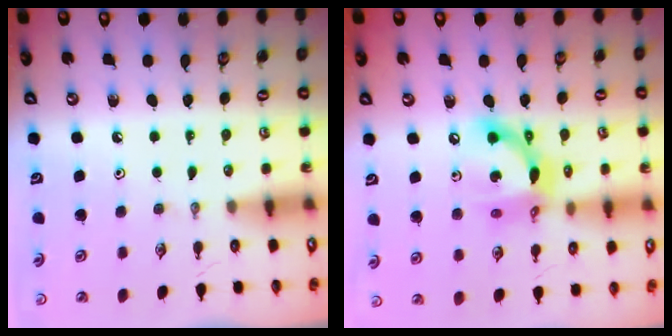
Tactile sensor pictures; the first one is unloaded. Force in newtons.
{"total": 13.9, "press": 13.8, "slide": 0.9}